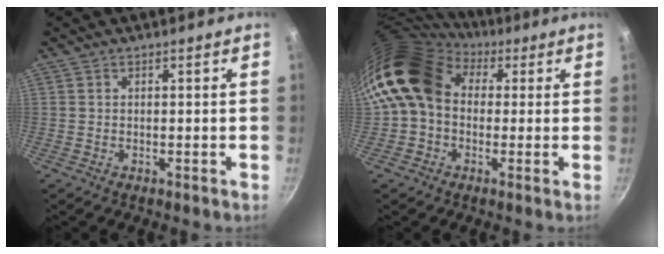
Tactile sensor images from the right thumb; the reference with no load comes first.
{"total": 13.9, "force": [2.2, 11.0, 8.2], "torque": [-0.129, 0.025, 0.019]}